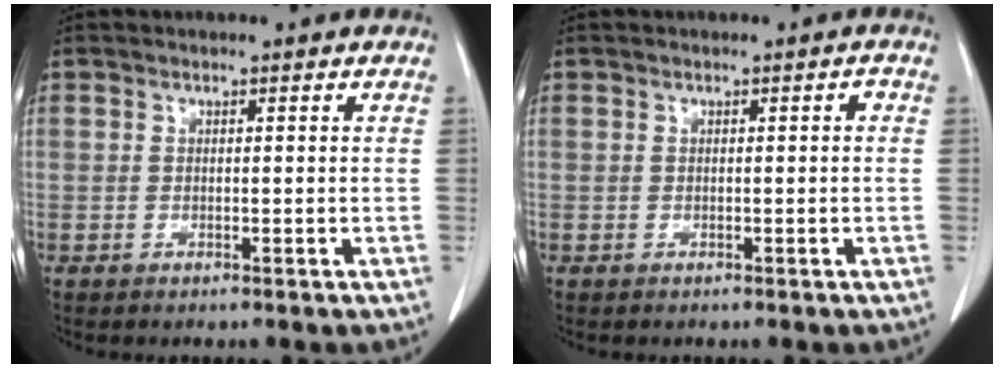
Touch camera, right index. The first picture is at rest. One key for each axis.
{"total": 0.6, "fx": 0.1, "fy": 0.2, "fz": 0.6, "tx": -0.006, "ty": 0.002, "tz": 0.000}